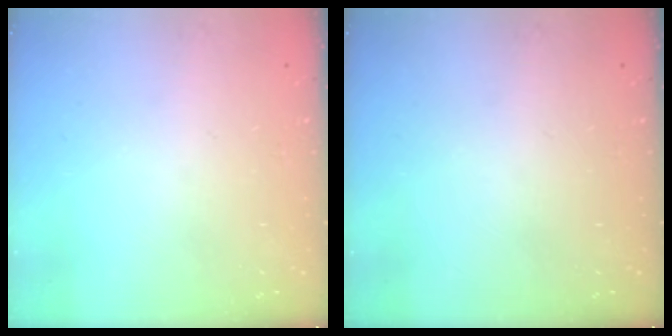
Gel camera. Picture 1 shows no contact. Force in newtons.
{"total": 0.0}